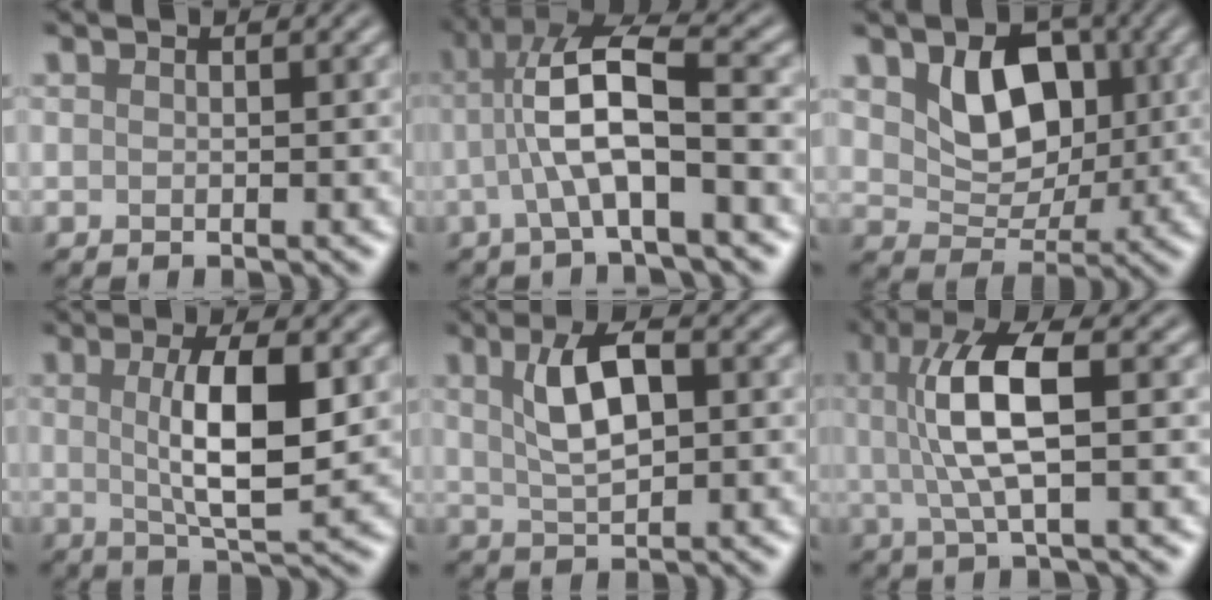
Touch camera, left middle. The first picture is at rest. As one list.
[{"total": 7.3, "force": [-0.8, 1.8, 7.0], "torque": [-0.133, 0.023, -0.021]}, {"total": 5.8, "force": [1.4, 4.1, 3.9], "torque": [-0.076, -0.011, 0.020]}, {"total": 6.5, "force": [0.8, 1.8, 6.2], "torque": [-0.107, -0.001, 0.016]}, {"total": 5.0, "force": [1.3, 2.0, 4.3], "torque": [-0.082, 0.008, 0.022]}, {"total": 6.7, "force": [0.9, 1.8, 6.4], "torque": [-0.129, 0.005, 0.017]}]